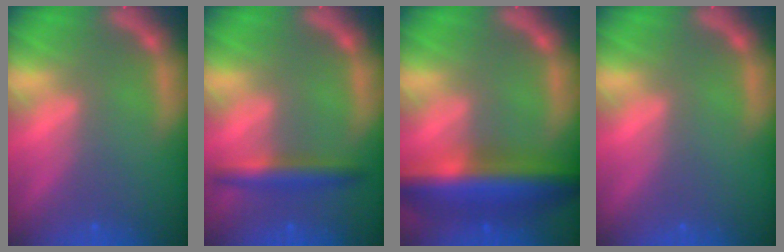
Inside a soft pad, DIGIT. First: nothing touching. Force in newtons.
{"total": 3.5}
{"total": 9.5}
{"total": 0.0}